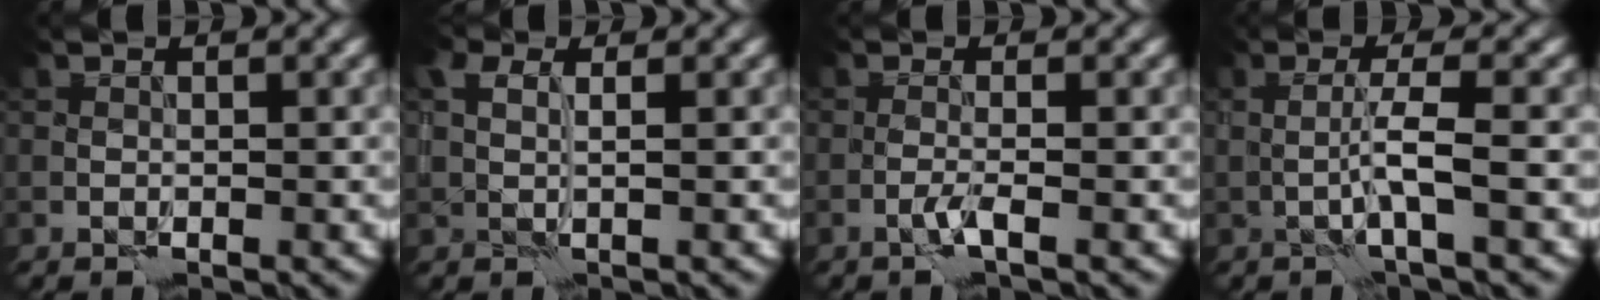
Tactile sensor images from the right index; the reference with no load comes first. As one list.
[{"total": 2.4, "force": [1.2, 1.1, 1.8], "torque": [-0.035, 0.008, 0.013]}, {"total": 1.1, "force": [-0.4, -0.2, 1.0], "torque": [-0.020, 0.003, -0.012]}, {"total": 2.7, "force": [-0.1, -0.2, 2.7], "torque": [-0.051, 0.003, -0.006]}]